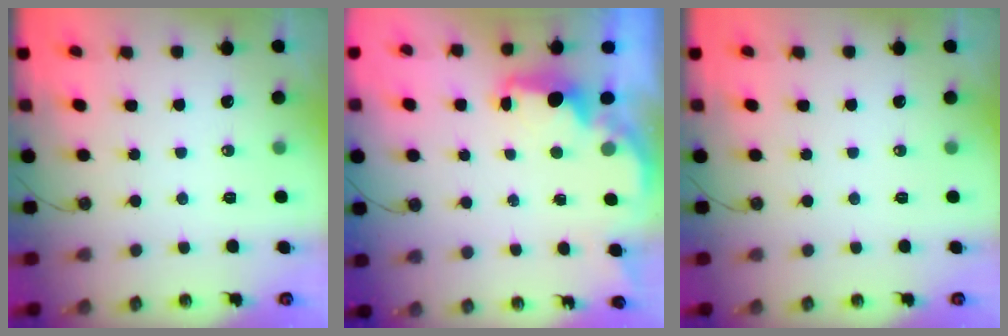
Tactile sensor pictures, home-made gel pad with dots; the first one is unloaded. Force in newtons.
{"total": 2.4, "press": 2.2, "slide": 0.7}
{"total": 0.0}